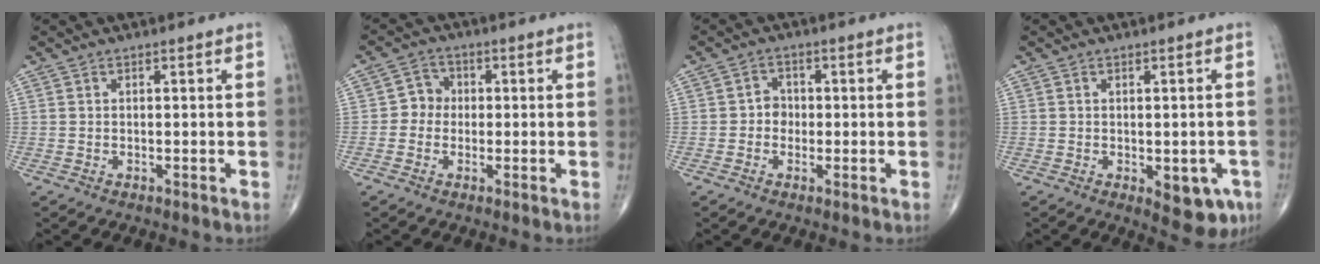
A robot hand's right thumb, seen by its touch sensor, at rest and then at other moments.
{"total": 3.7, "force": [-0.3, 3.5, 1.3], "torque": [0.004, 0.011, -0.016]}
{"total": 2.7, "force": [-0.3, 2.5, 1.2], "torque": [0.003, 0.008, -0.013]}
{"total": 7.3, "force": [-2.5, 3.7, 5.9], "torque": [-0.046, -0.001, -0.022]}